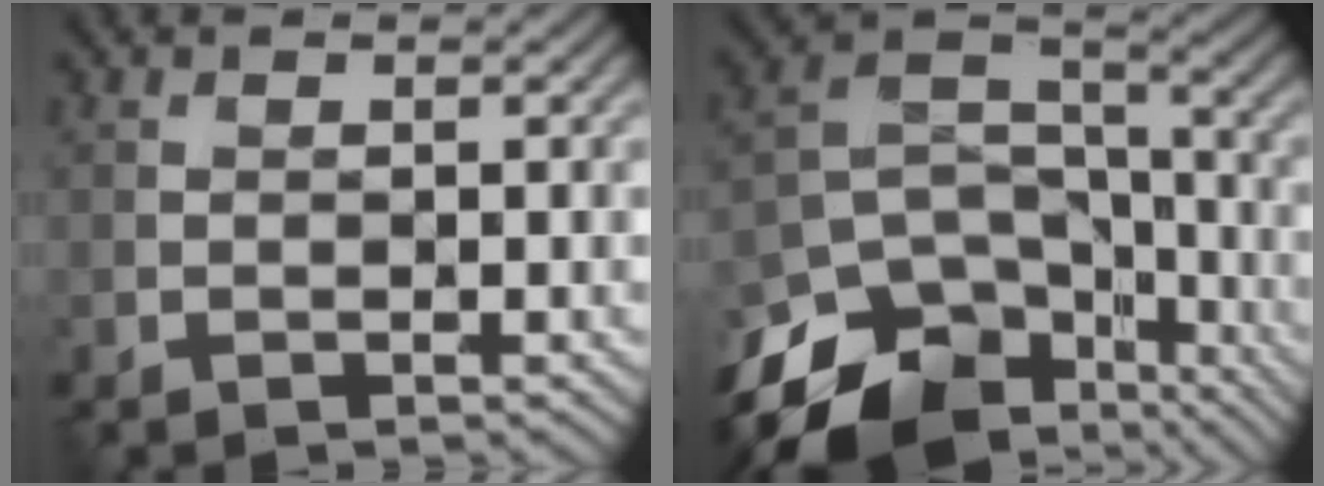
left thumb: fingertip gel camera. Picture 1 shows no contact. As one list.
[{"total": 15.1, "force": [-10.3, 8.7, 6.8], "torque": [-0.172, -0.034, -0.162]}]